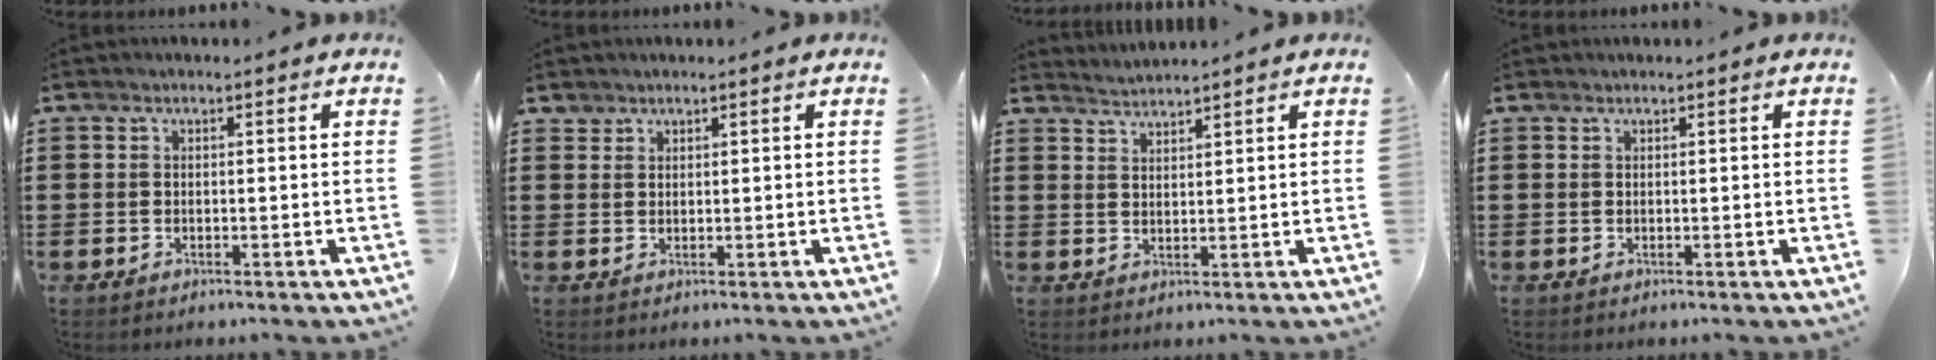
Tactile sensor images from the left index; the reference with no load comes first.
{"total": 1.3, "force": [1.2, 0.5, 0.0], "torque": [-0.003, 0.001, 0.024]}
{"total": 2.0, "force": [1.9, -0.5, -0.4], "torque": [0.002, -0.002, 0.037]}
{"total": 0.0}